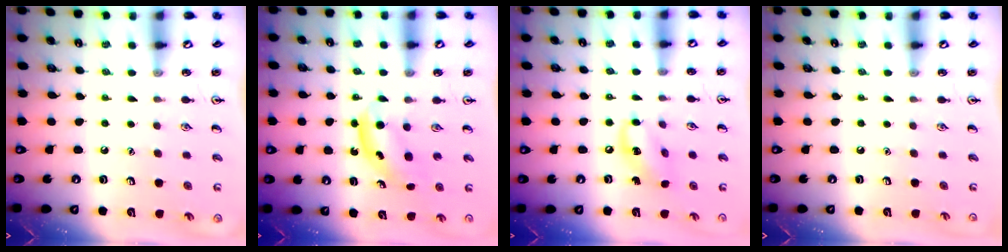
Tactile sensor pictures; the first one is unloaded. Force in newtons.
{"total": 5.2, "press": 5.2, "slide": 0.6}
{"total": 8.2, "press": 8.0, "slide": 1.4}
{"total": 0.0}